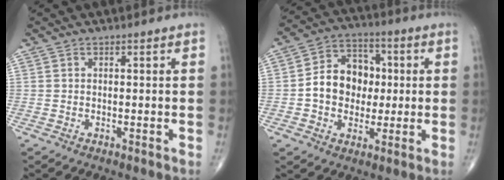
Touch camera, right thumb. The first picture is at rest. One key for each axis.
{"total": 11.9, "fx": -0.1, "fy": 9.6, "fz": 7.1, "tx": -0.075, "ty": 0.026, "tz": -0.009}